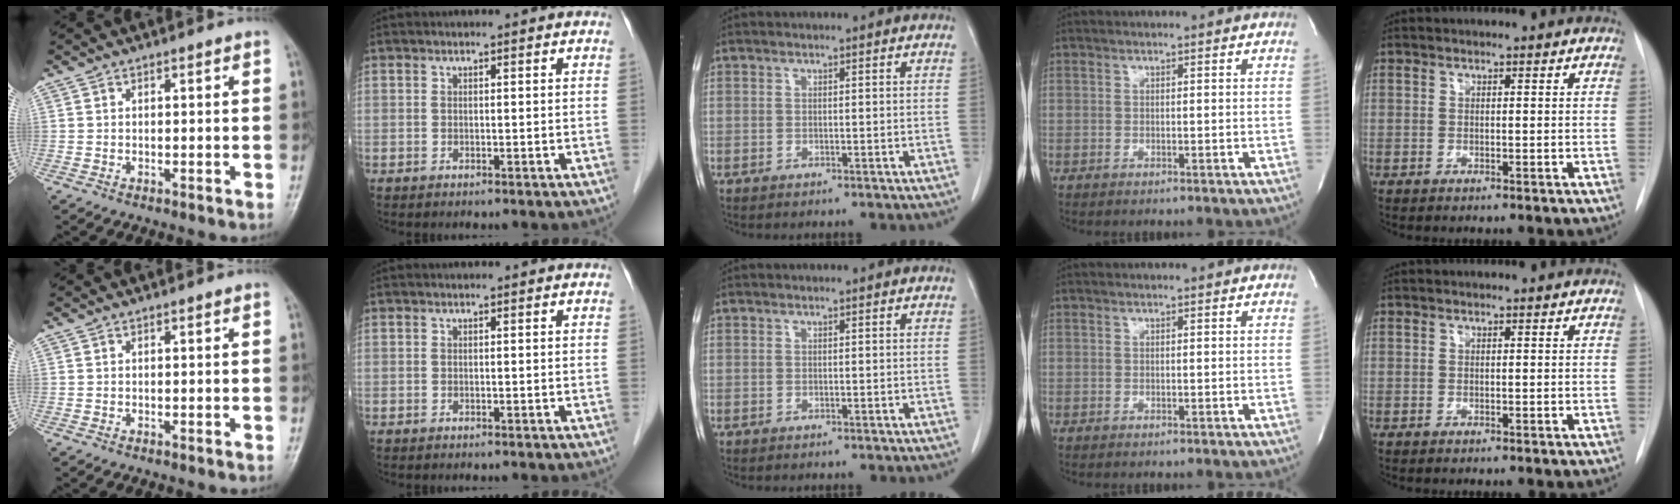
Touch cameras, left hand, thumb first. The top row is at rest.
{}